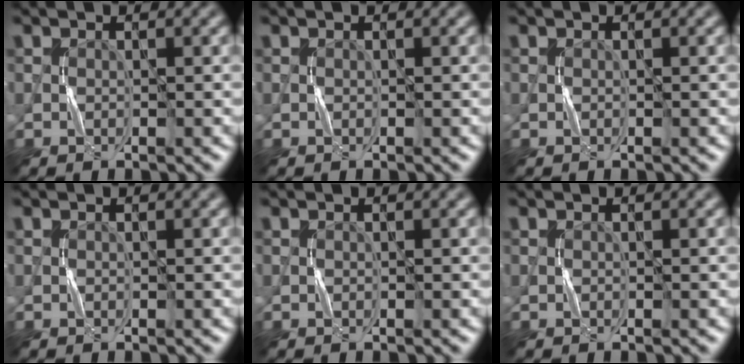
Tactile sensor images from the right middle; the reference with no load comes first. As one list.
[{"total": 0.0}, {"total": 0.0}, {"total": 0.0}, {"total": 0.0}, {"total": 0.0}]